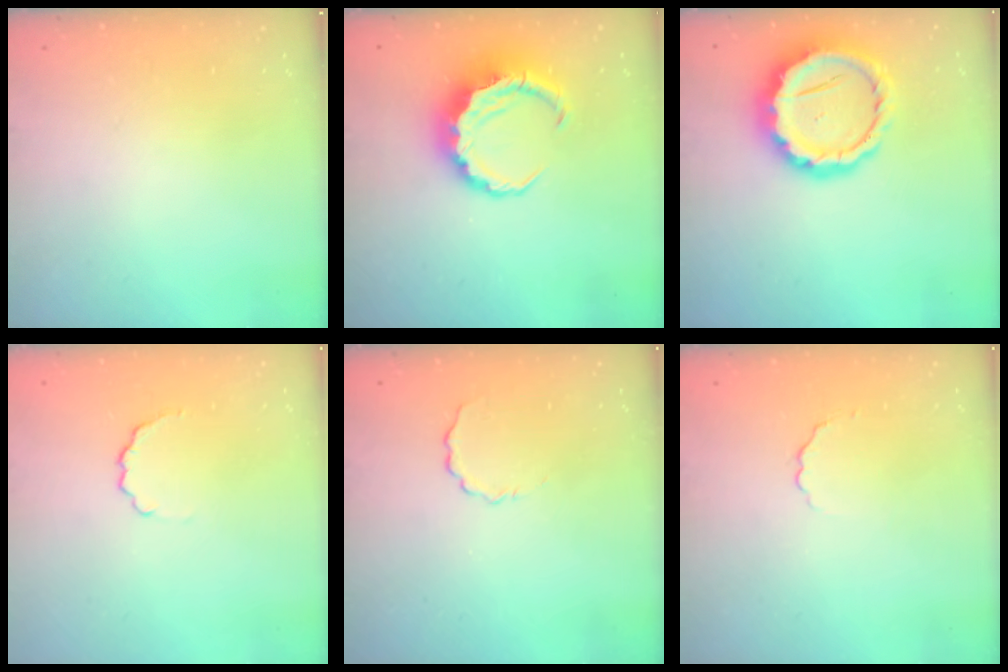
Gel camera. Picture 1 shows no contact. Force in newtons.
{"total": 7.7, "press": 7.6, "slide": 1.7}
{"total": 13.9, "press": 13.6, "slide": 2.5}
{"total": 3.2, "press": 3.1, "slide": 1.0}
{"total": 2.6, "press": 2.5, "slide": 0.8}
{"total": 1.9, "press": 1.7, "slide": 0.8}